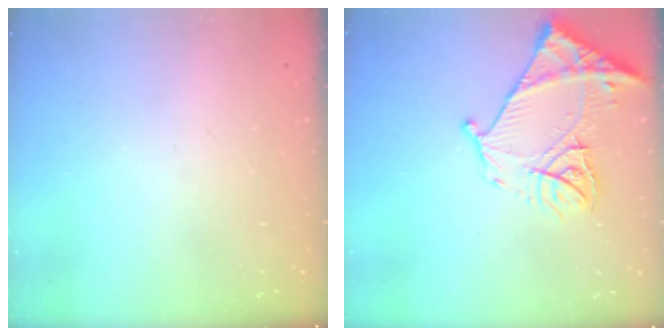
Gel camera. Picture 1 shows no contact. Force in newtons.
{"total": 15.0, "press": 14.9, "slide": 1.6}